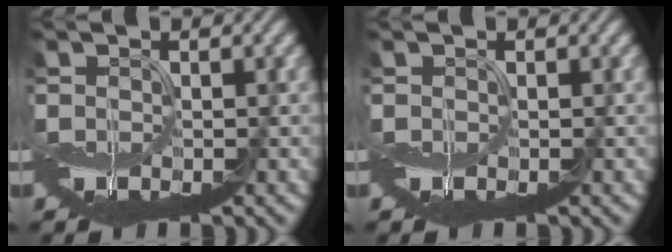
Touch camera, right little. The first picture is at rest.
{"total": 0.0}